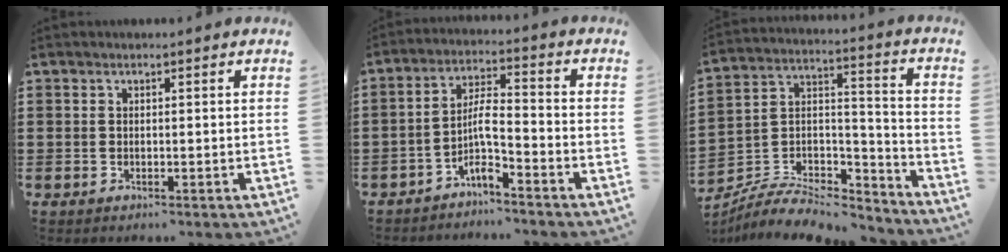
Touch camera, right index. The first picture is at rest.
{"total": 5.4, "force": [-3.5, 1.0, 4.0], "torque": [-0.082, 0.004, -0.070]}
{"total": 7.6, "force": [-6.6, 2.6, 2.6], "torque": [-0.043, 0.014, -0.130]}